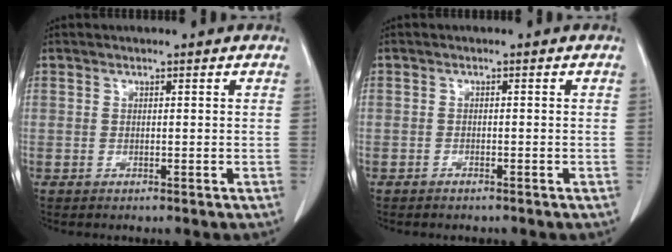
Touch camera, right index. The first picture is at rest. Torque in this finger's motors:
{"motor_torque": [0.07, -0.24, -0.08, -0.03]}